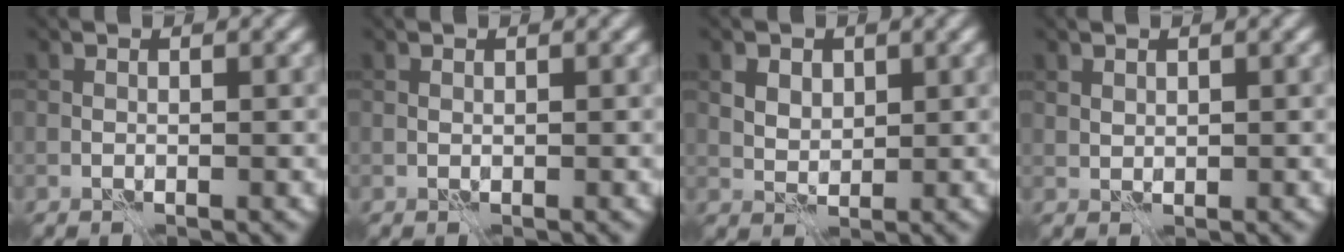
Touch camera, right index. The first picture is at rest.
{"total": 0.0}
{"total": 3.3, "force": [1.7, 2.2, 1.8], "torque": [-0.044, 0.007, 0.029]}
{"total": 0.9, "force": [0.6, 0.5, 0.3], "torque": [-0.008, -0.002, 0.015]}